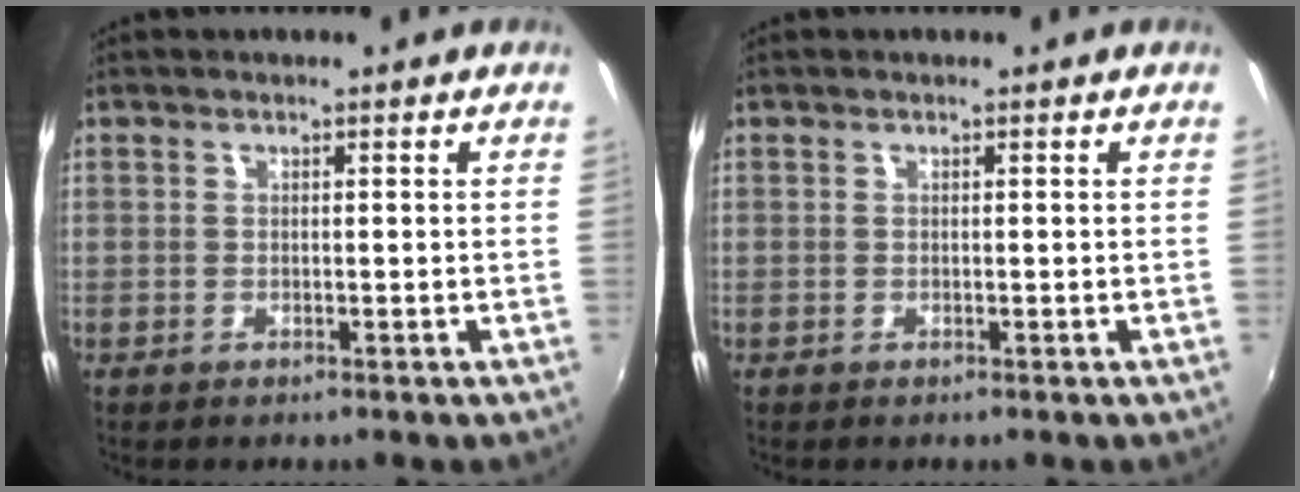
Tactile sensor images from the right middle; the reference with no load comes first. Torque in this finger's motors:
{"motor_torque": [0.00, 0.00, 0.00, 0.00]}